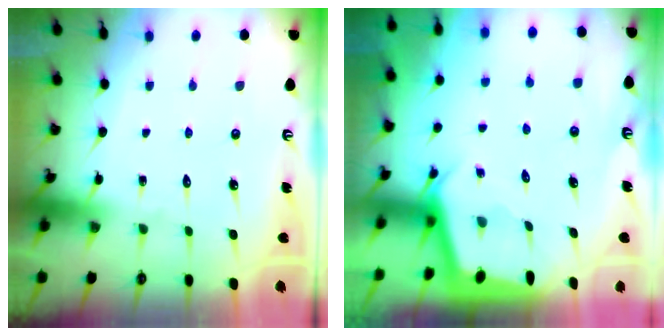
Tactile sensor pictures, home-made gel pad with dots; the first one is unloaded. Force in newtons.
{"total": 2.1, "press": 2.1, "slide": 0.1}